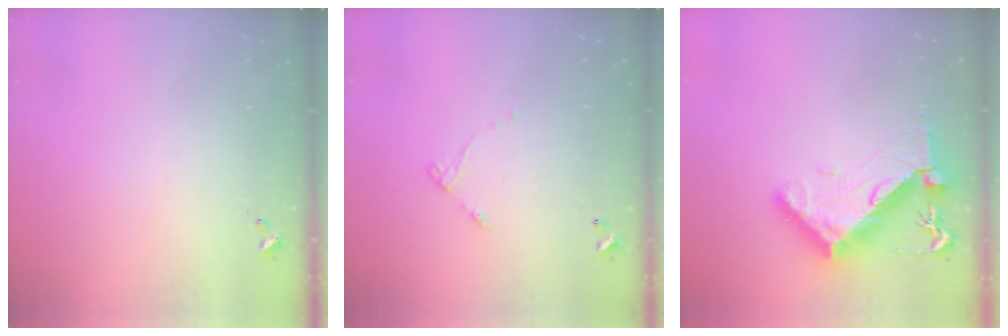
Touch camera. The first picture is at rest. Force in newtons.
{"total": 4.2, "press": 4.2, "slide": 0.2}
{"total": 11.4, "press": 11.4, "slide": 1.2}